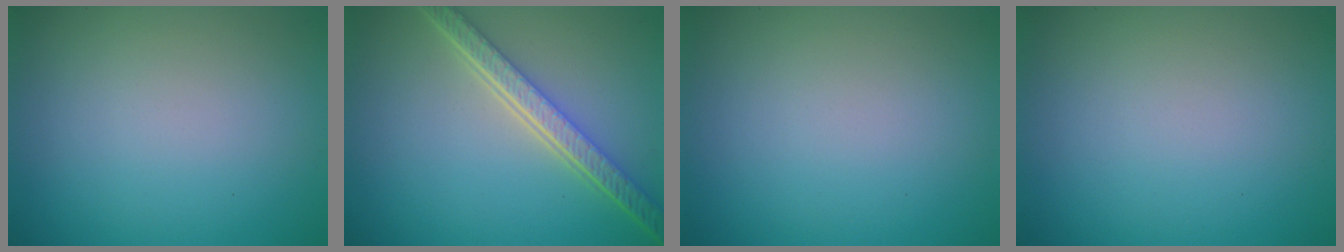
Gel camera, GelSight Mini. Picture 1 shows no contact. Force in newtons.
{"total": 5.4, "press": 4.0, "slide": 3.6}
{"total": 0.0}
{"total": 0.0}